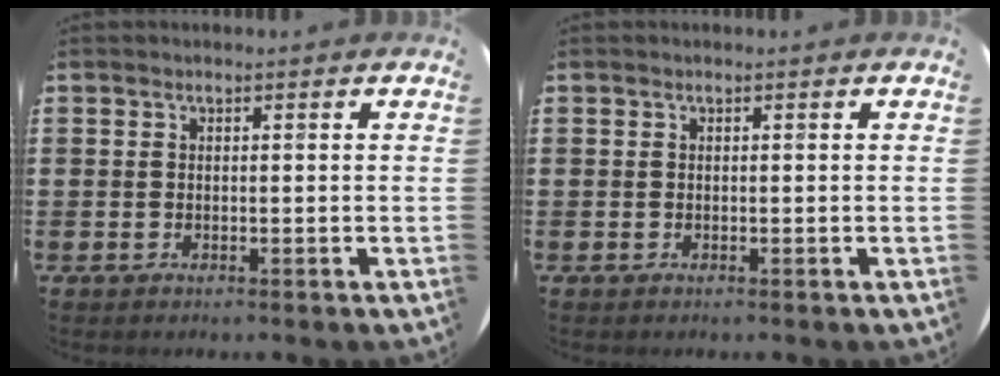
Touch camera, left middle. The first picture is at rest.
{"total": 0.0}